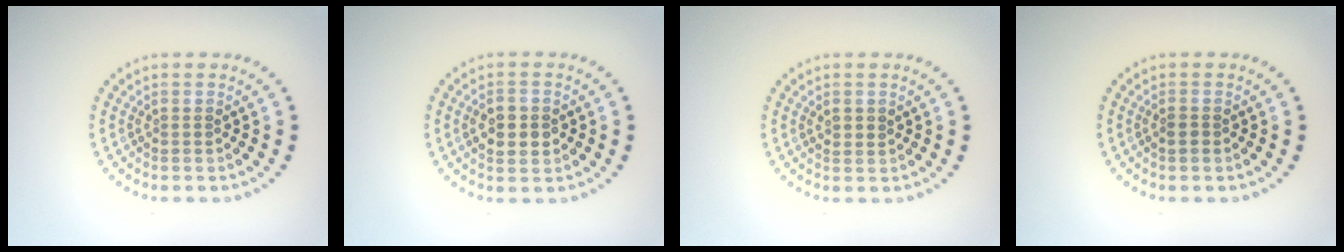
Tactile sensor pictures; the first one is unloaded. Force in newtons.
{"total": 3.0, "press": 3.0, "slide": 0.0}
{"total": 1.1, "press": 1.0, "slide": 0.5}
{"total": 0.9, "press": 0.8, "slide": 0.3}